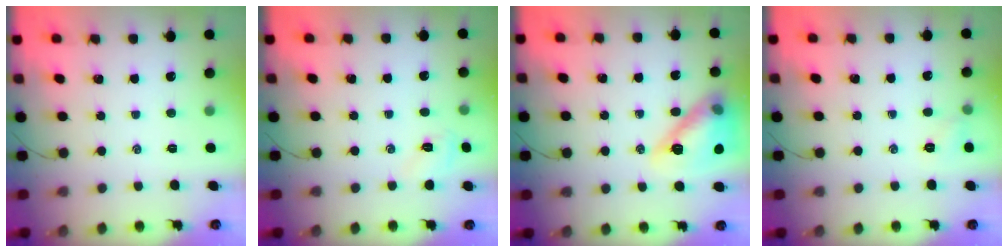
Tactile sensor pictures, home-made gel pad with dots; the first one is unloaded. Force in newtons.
{"total": 3.6, "press": 3.5, "slide": 1.0}
{"total": 16.9, "press": 16.7, "slide": 2.4}
{"total": 4.8, "press": 4.5, "slide": 1.4}